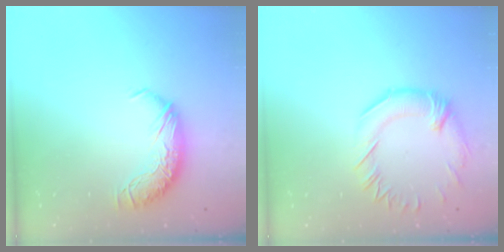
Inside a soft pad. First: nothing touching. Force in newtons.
{"total": 1.3, "press": 0.6, "slide": 1.1}